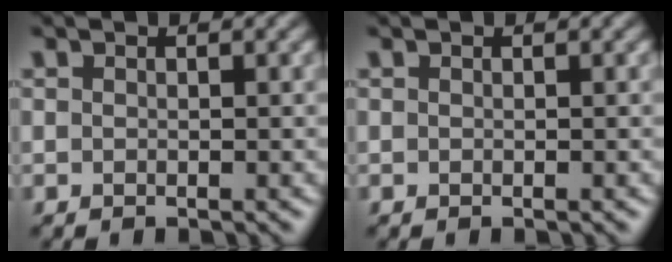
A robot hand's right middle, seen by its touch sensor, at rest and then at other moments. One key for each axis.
{"total": 0.0}